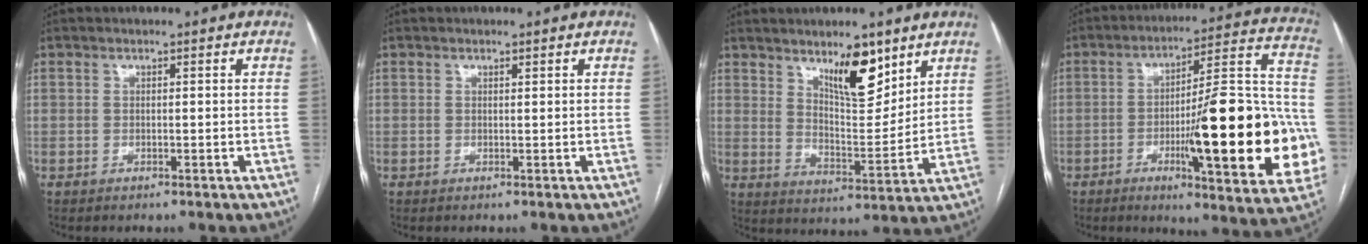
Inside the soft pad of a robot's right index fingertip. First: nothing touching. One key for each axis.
{"total": 0.0}
{"total": 9.7, "fx": 6.4, "fy": 2.9, "fz": 6.6, "tx": -0.112, "ty": -0.008, "tz": 0.113}
{"total": 25.5, "fx": -5.8, "fy": 4.1, "fz": 24.5, "tx": -0.282, "ty": 0.010, "tz": -0.074}